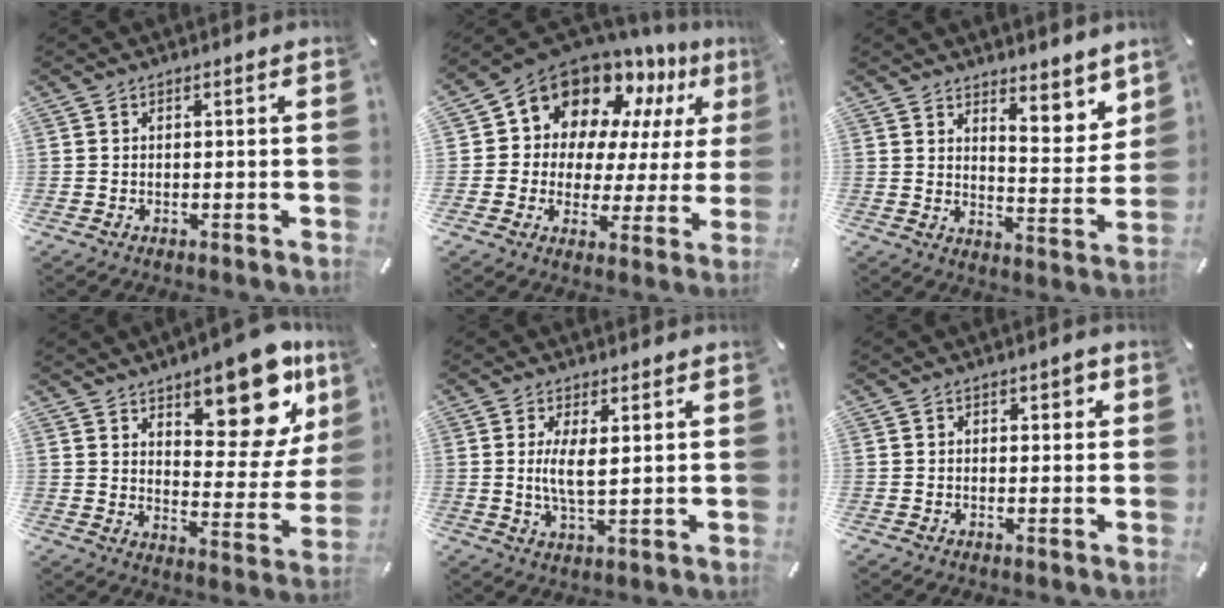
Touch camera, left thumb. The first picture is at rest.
{"total": 13.5, "force": [10.5, 7.9, 2.9], "torque": [-0.066, -0.101, 0.190]}
{"total": 8.1, "force": [6.8, 3.3, 2.8], "torque": [-0.011, -0.074, 0.115]}
{"total": 19.4, "force": [12.4, 8.7, 12.1], "torque": [-0.138, -0.099, 0.202]}
{"total": 6.0, "force": [1.6, 1.9, 5.5], "torque": [-0.108, -0.008, 0.023]}
{"total": 1.6, "force": [0.5, 1.1, 1.1], "torque": [-0.007, 0.001, 0.002]}